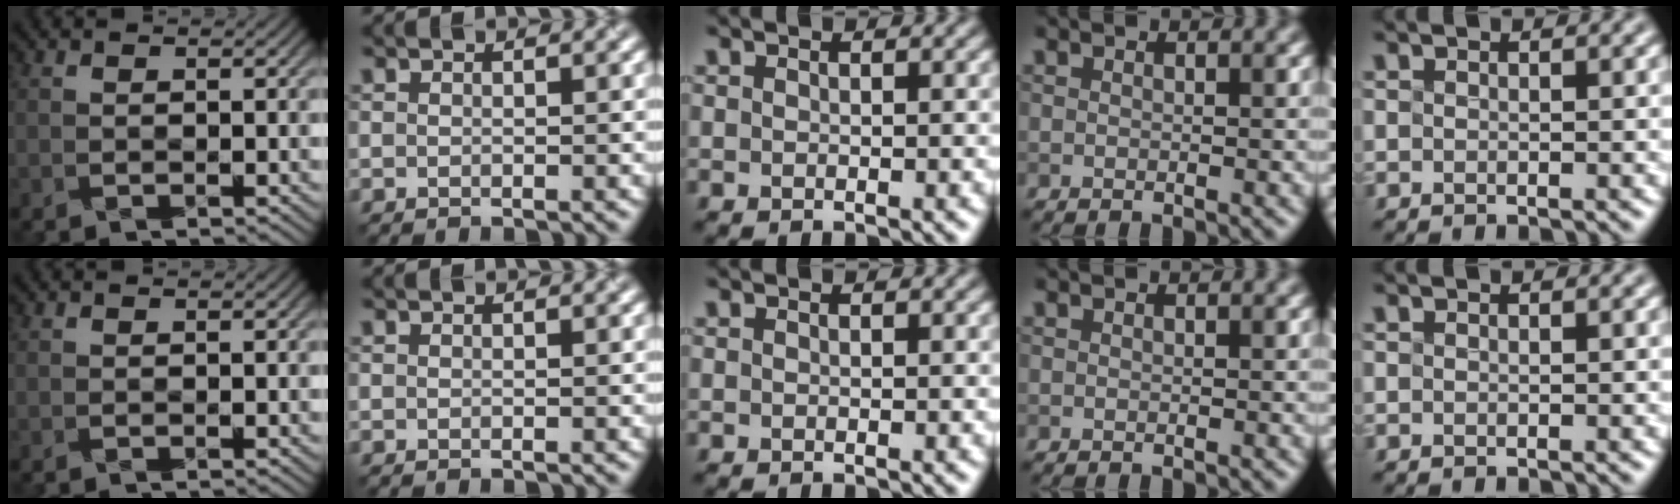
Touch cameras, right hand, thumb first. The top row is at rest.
{}